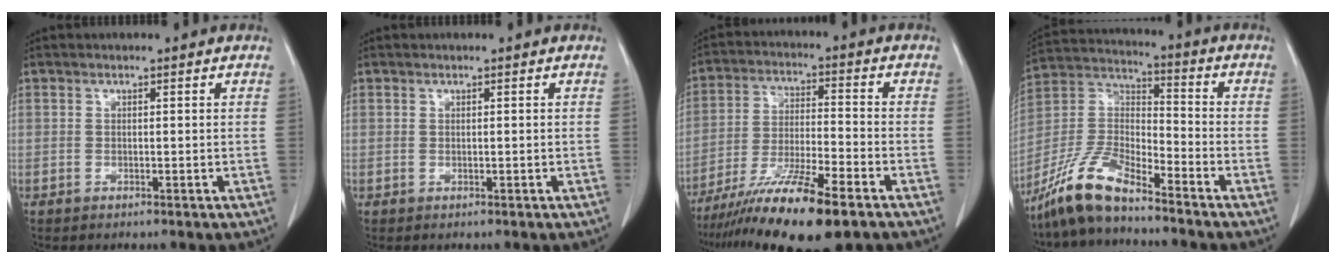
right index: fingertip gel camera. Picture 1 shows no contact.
{"total": 0.0}
{"total": 14.0, "force": [-9.6, 1.2, 10.2], "torque": [-0.190, -0.036, -0.171]}
{"total": 10.8, "force": [-9.0, 2.0, 5.6], "torque": [-0.122, 0.008, -0.182]}